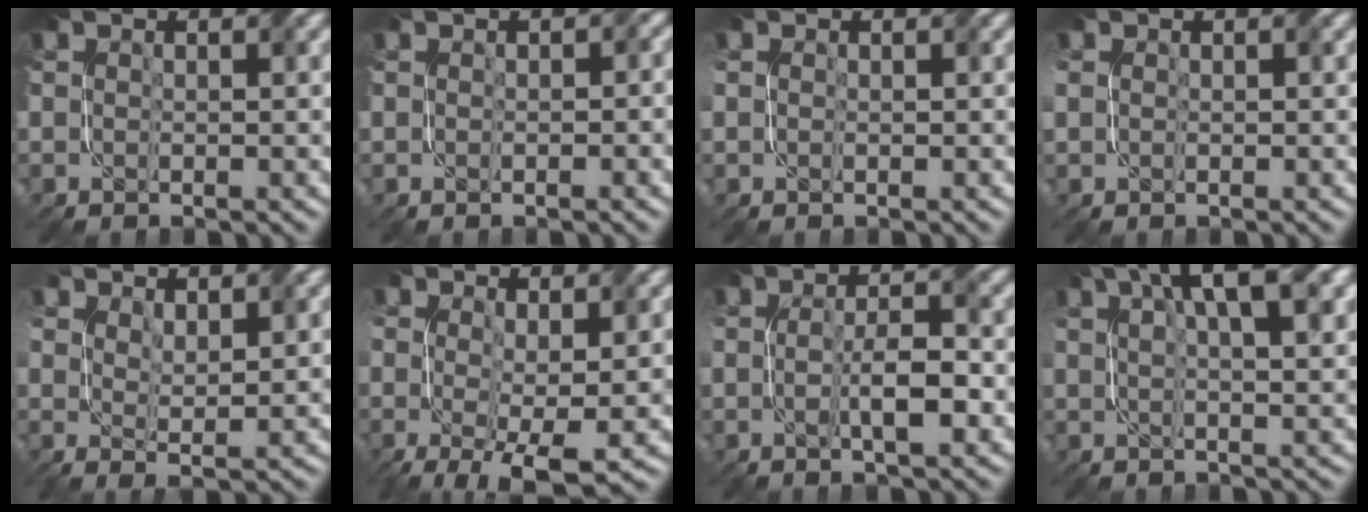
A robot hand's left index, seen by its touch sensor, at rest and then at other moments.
{"total": 2.2, "force": [0.0, 1.4, 1.7], "torque": [-0.005, 0.000, 0.001]}
{"total": 0.8, "force": [-0.1, 0.7, 0.3], "torque": [0.002, -0.004, -0.002]}
{"total": 1.8, "force": [0.0, 1.5, 1.0], "torque": [-0.021, -0.005, 0.002]}
{"total": 3.0, "force": [2.2, 0.7, 1.9], "torque": [-0.042, 0.002, 0.042]}
{"total": 6.5, "force": [-0.9, 2.5, 5.9], "torque": [-0.114, -0.013, -0.010]}
{"total": 3.3, "force": [-0.6, 0.7, 3.2], "torque": [-0.057, 0.004, -0.013]}
{"total": 7.6, "force": [3.7, 2.2, 6.3], "torque": [-0.091, 0.023, 0.057]}